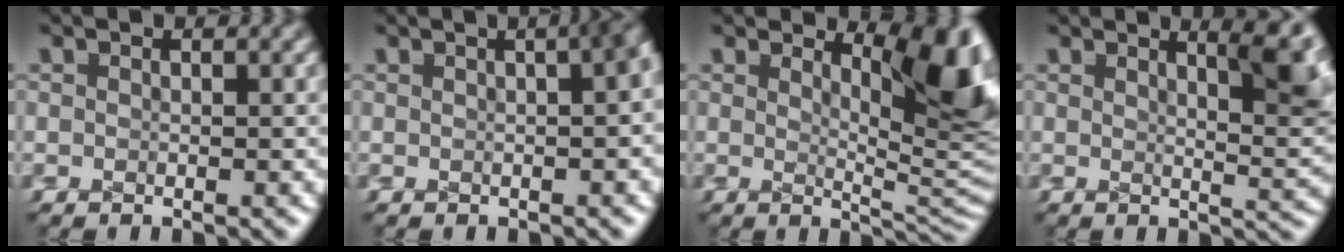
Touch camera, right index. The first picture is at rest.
{"total": 3.7, "force": [0.6, 1.8, 3.2], "torque": [-0.014, 0.018, 0.003]}
{"total": 8.6, "force": [1.7, 2.5, 8.1], "torque": [-0.050, 0.001, 0.030]}
{"total": 5.8, "force": [2.2, 1.5, 5.1], "torque": [-0.027, -0.002, 0.037]}